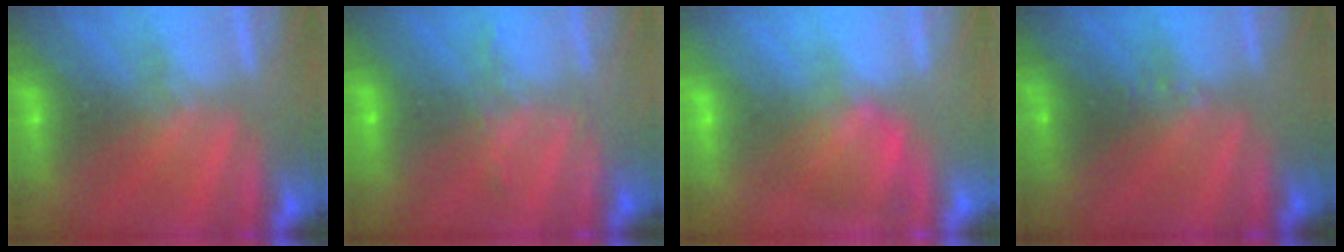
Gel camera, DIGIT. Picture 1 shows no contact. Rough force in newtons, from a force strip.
{"total": 2.3}
{"total": 2.6}
{"total": 2.5}